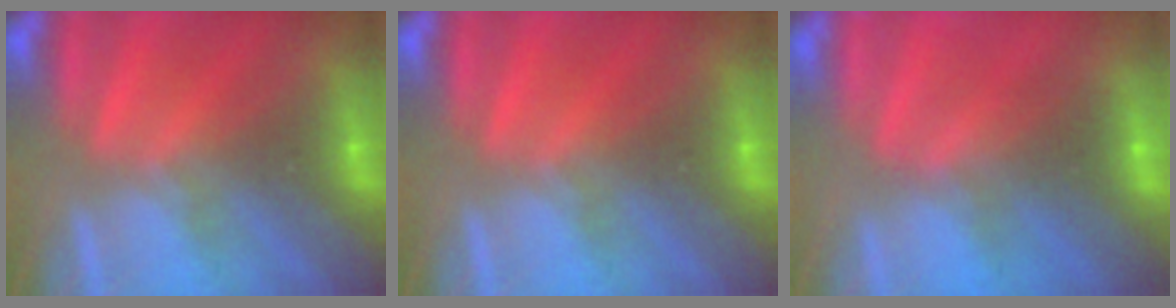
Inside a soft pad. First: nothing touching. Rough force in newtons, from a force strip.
{"total": 0.0}
{"total": 2.7}